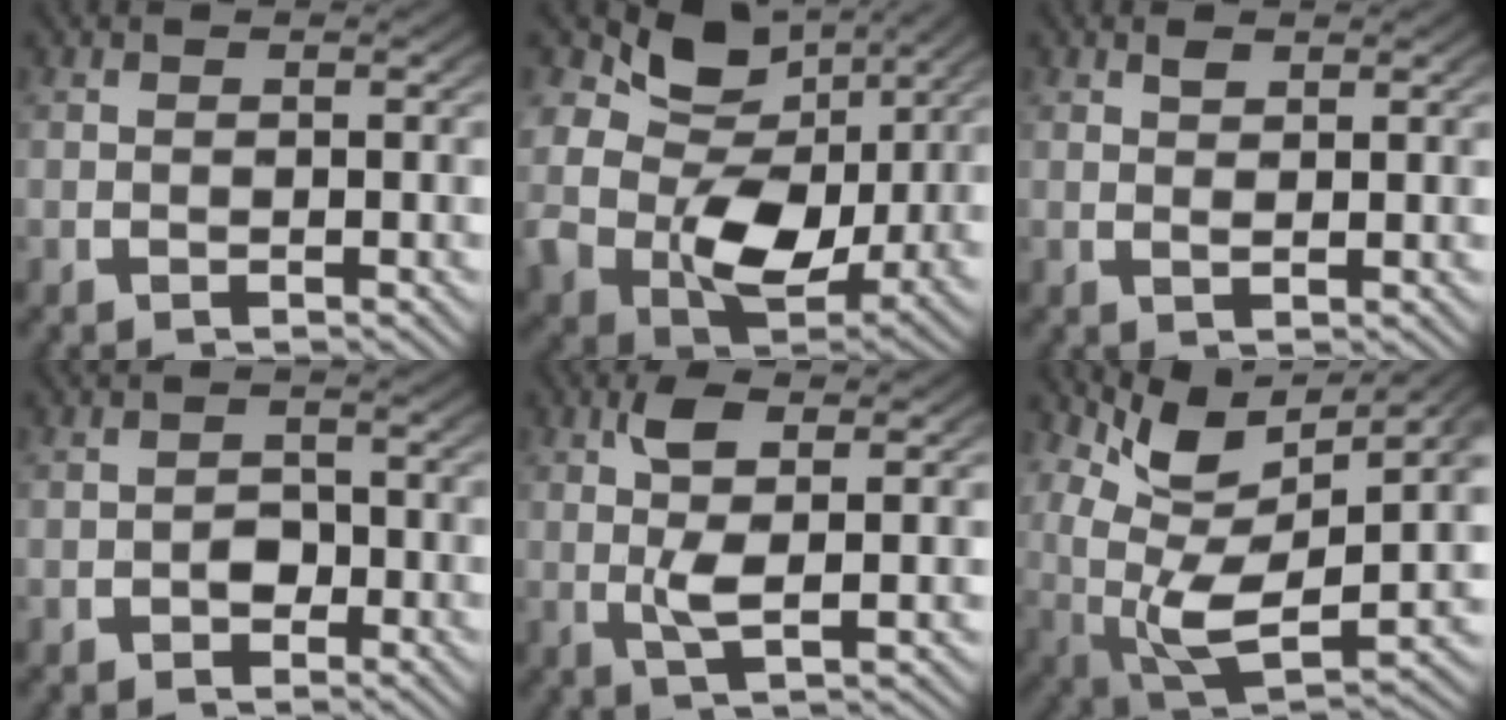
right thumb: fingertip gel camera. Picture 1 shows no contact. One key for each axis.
{"total": 12.3, "fx": 1.3, "fy": 8.4, "fz": 8.9, "tx": -0.195, "ty": -0.046, "tz": 0.037}
{"total": 1.1, "fx": 0.9, "fy": 0.1, "fz": 0.5, "tx": -0.002, "ty": -0.004, "tz": 0.022}
{"total": 1.7, "fx": -0.9, "fy": 1.3, "fz": 0.7, "tx": -0.010, "ty": -0.011, "tz": -0.012}
{"total": 3.8, "fx": 1.0, "fy": 0.9, "fz": 3.6, "tx": -0.076, "ty": -0.008, "tz": 0.022}
{"total": 14.5, "fx": 0.7, "fy": 9.2, "fz": 11.1, "tx": -0.233, "ty": -0.067, "tz": 0.043}